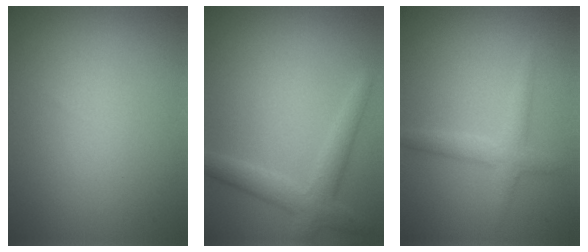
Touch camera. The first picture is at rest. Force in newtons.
{"total": 3.2, "press": 3.2, "slide": 0.1}
{"total": 2.3, "press": 2.3, "slide": 0.1}